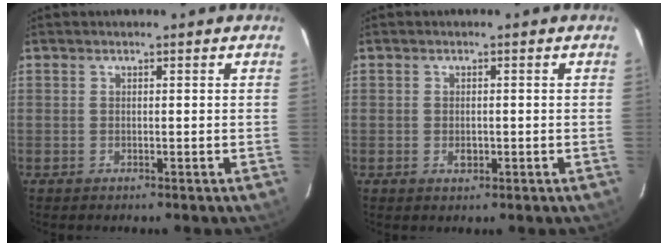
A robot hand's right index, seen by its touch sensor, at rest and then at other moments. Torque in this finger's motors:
{"motor_torque": [0.25, 0.20, -0.02, 0.02]}